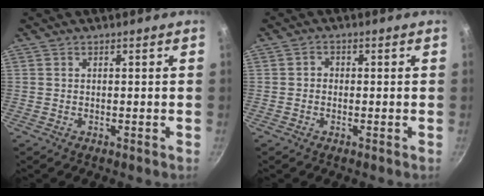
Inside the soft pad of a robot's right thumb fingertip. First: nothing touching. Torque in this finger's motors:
{"motor_torque": [0.15, -0.31, -0.03, -0.04, 0.02]}